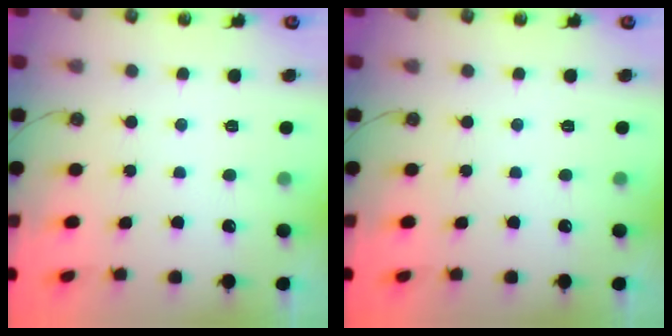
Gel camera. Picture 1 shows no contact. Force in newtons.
{"total": 0.0}